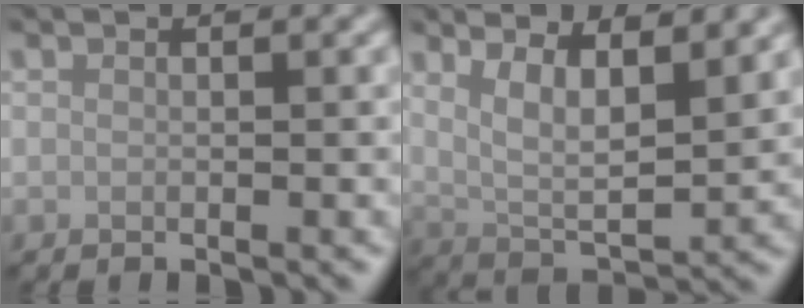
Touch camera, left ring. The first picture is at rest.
{"total": 7.1, "force": [3.4, 2.4, 5.7], "torque": [-0.097, -0.004, 0.058]}